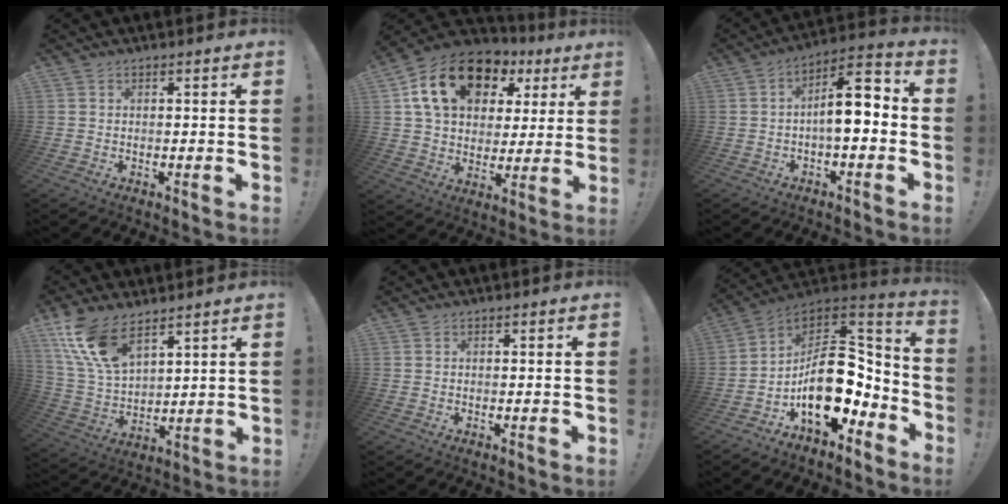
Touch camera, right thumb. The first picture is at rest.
{"total": 19.7, "force": [8.8, 13.2, 11.7], "torque": [-0.191, -0.025, 0.166]}
{"total": 10.6, "force": [-0.6, 4.2, 9.7], "torque": [-0.147, 0.002, -0.014]}
{"total": 14.1, "force": [9.5, 6.3, 8.3], "torque": [-0.183, -0.046, 0.184]}
{"total": 0.0}
{"total": 21.0, "force": [-2.7, 13.4, 15.9], "torque": [-0.233, 0.007, -0.032]}